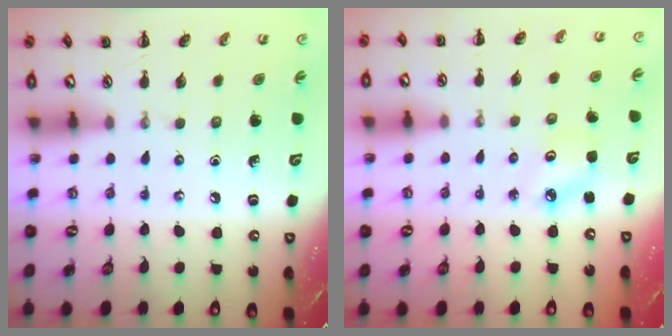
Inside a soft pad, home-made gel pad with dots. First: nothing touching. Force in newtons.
{"total": 3.0, "press": 2.9, "slide": 0.6}